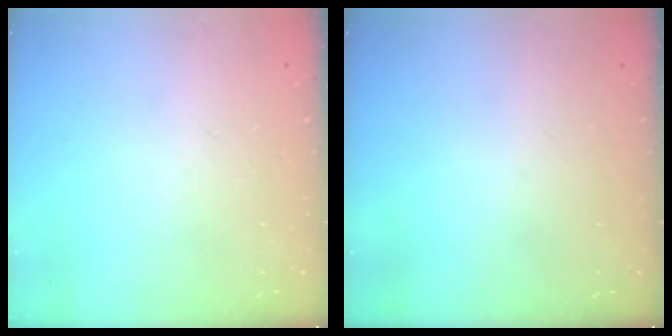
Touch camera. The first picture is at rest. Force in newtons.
{"total": 0.0}